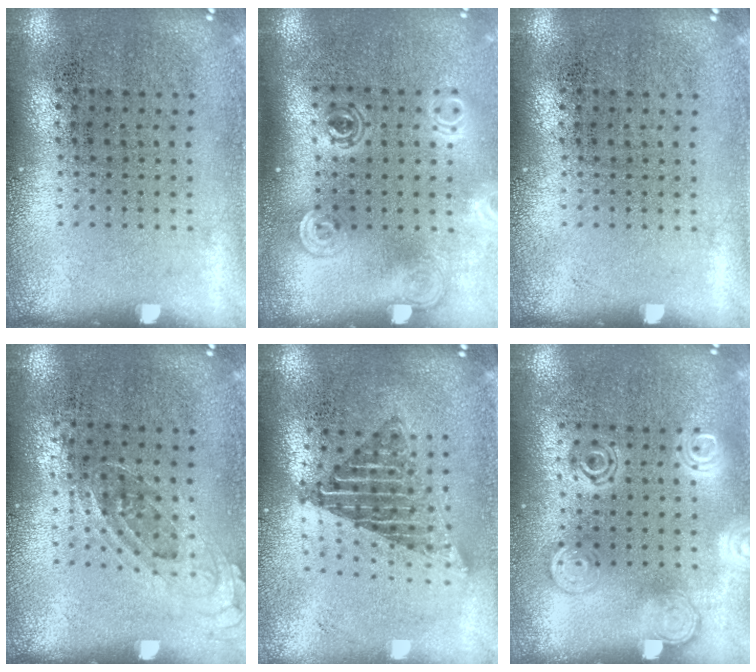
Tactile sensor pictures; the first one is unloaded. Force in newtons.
{"total": 1.9, "press": 1.4, "slide": 1.2}
{"total": 0.0}
{"total": 0.7, "press": 0.5, "slide": 0.4}
{"total": 1.7, "press": 1.4, "slide": 1.0}
{"total": 2.7, "press": 2.7, "slide": 0.4}